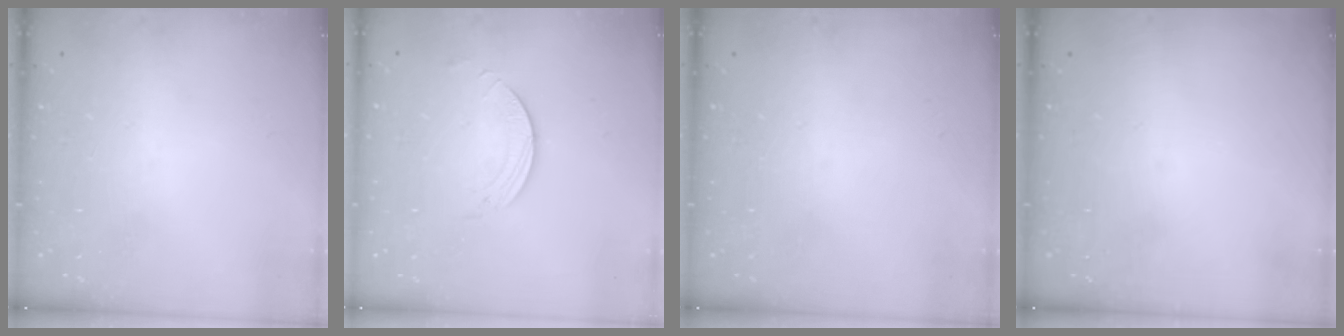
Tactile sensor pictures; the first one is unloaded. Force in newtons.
{"total": 2.0, "press": 2.0, "slide": 0.2}
{"total": 0.0}
{"total": 0.0}